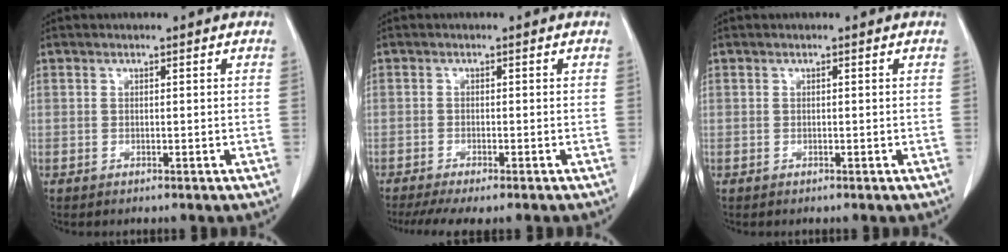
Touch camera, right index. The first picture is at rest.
{"total": 7.7, "force": [-6.3, 1.3, 4.2], "torque": [-0.058, -0.009, -0.097]}
{"total": 0.0}